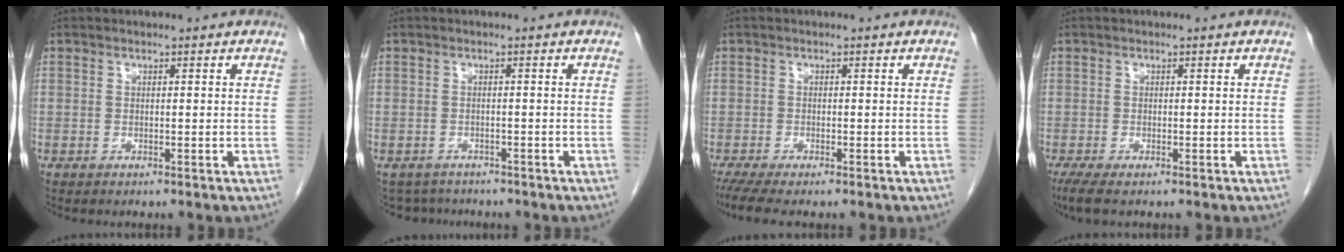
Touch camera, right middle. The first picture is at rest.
{"total": 4.5, "force": [-4.0, 2.0, 0.2], "torque": [0.002, -0.001, -0.057]}
{"total": 4.7, "force": [-3.6, 0.5, 2.9], "torque": [-0.049, -0.012, -0.061]}
{"total": 2.8, "force": [-1.9, 0.5, 1.9], "torque": [-0.037, -0.010, -0.032]}